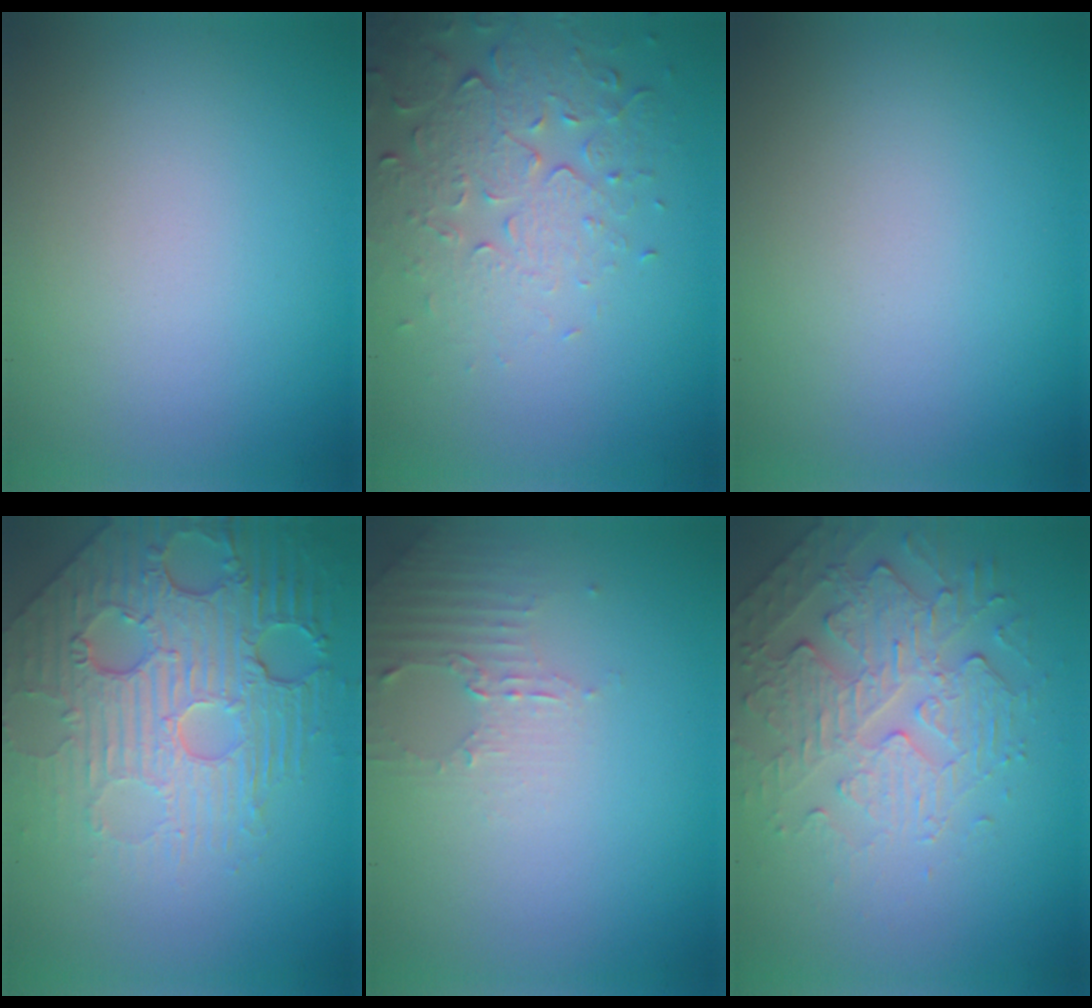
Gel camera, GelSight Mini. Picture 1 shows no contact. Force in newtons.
{"total": 5.1, "press": 3.7, "slide": 3.5}
{"total": 0.0}
{"total": 7.7, "press": 5.6, "slide": 5.3}
{"total": 2.2, "press": 2.1, "slide": 0.6}
{"total": 4.9, "press": 3.7, "slide": 3.3}